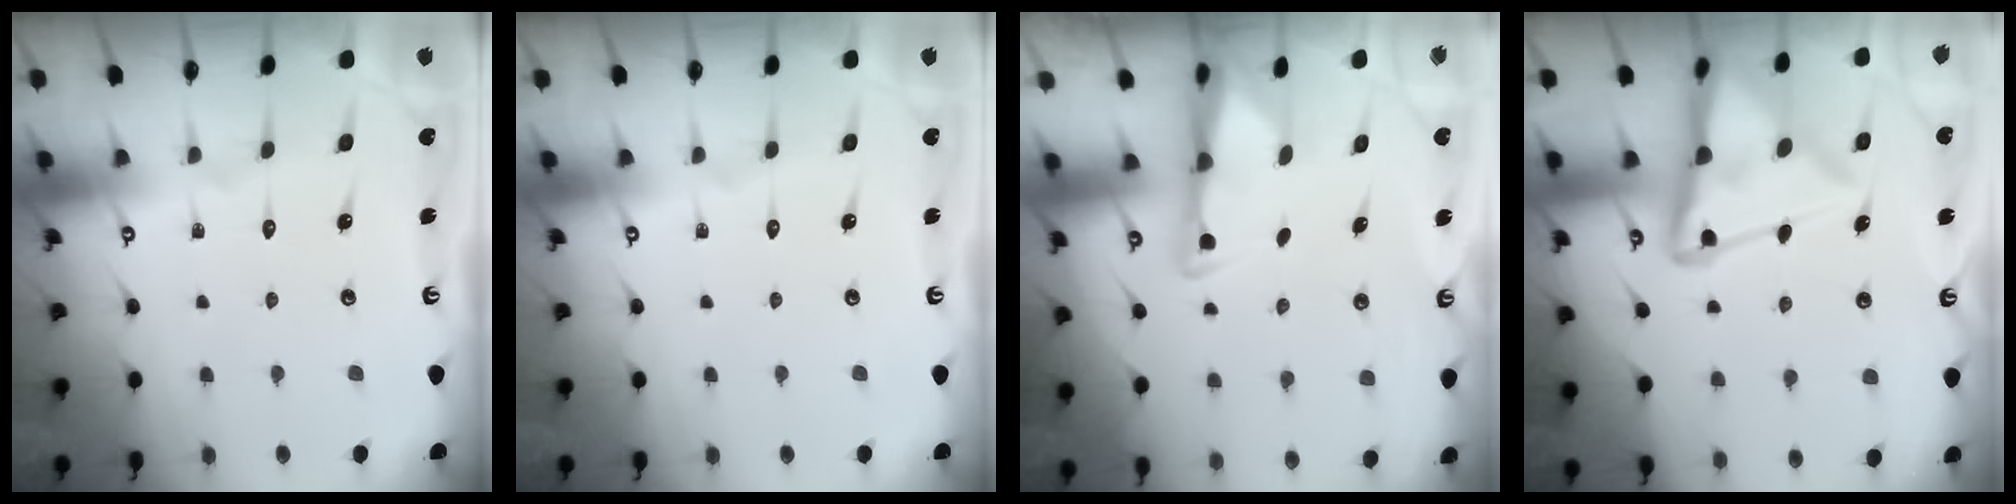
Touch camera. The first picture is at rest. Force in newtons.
{"total": 0.0}
{"total": 3.0, "press": 2.9, "slide": 0.5}
{"total": 14.7, "press": 14.6, "slide": 1.5}